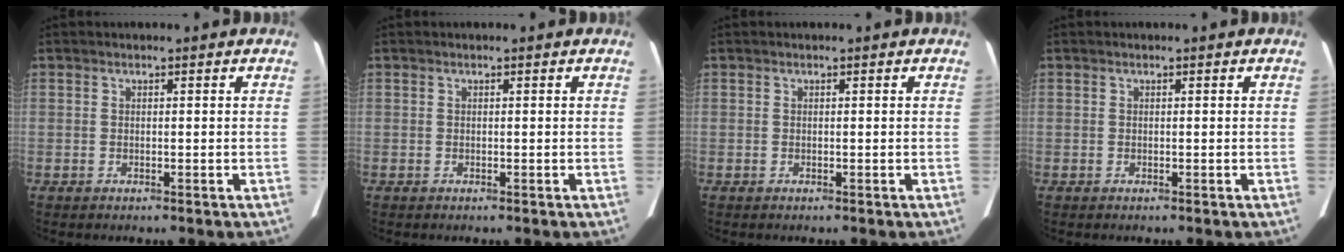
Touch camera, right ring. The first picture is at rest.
{"total": 0.0}
{"total": 0.0}
{"total": 0.0}